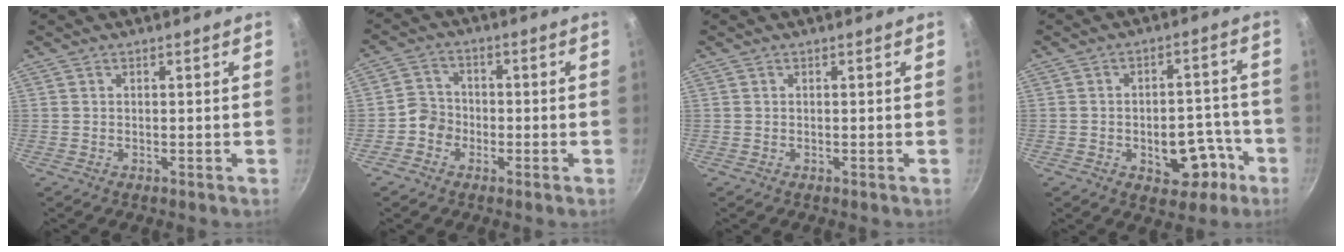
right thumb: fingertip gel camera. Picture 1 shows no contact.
{"total": 4.4, "force": [-1.8, 3.8, 1.0], "torque": [0.007, 0.023, -0.041]}
{"total": 0.0}
{"total": 9.0, "force": [-3.8, 5.4, 6.1], "torque": [-0.044, 0.032, -0.042]}